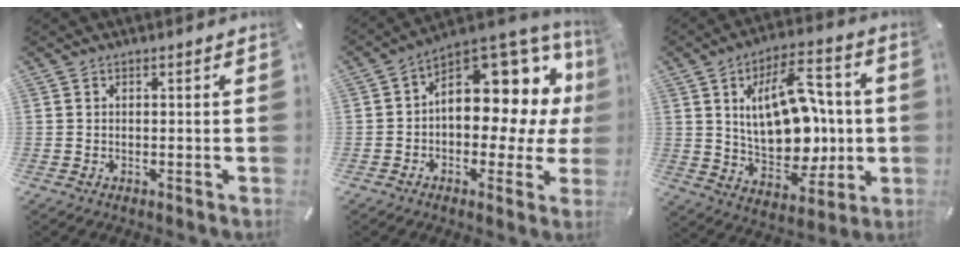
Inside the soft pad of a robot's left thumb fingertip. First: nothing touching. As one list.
[{"total": 13.9, "force": [5.0, 8.8, 9.5], "torque": [-0.111, -0.062, 0.084]}, {"total": 20.0, "force": [2.2, 12.5, 15.4], "torque": [-0.248, -0.002, 0.039]}]